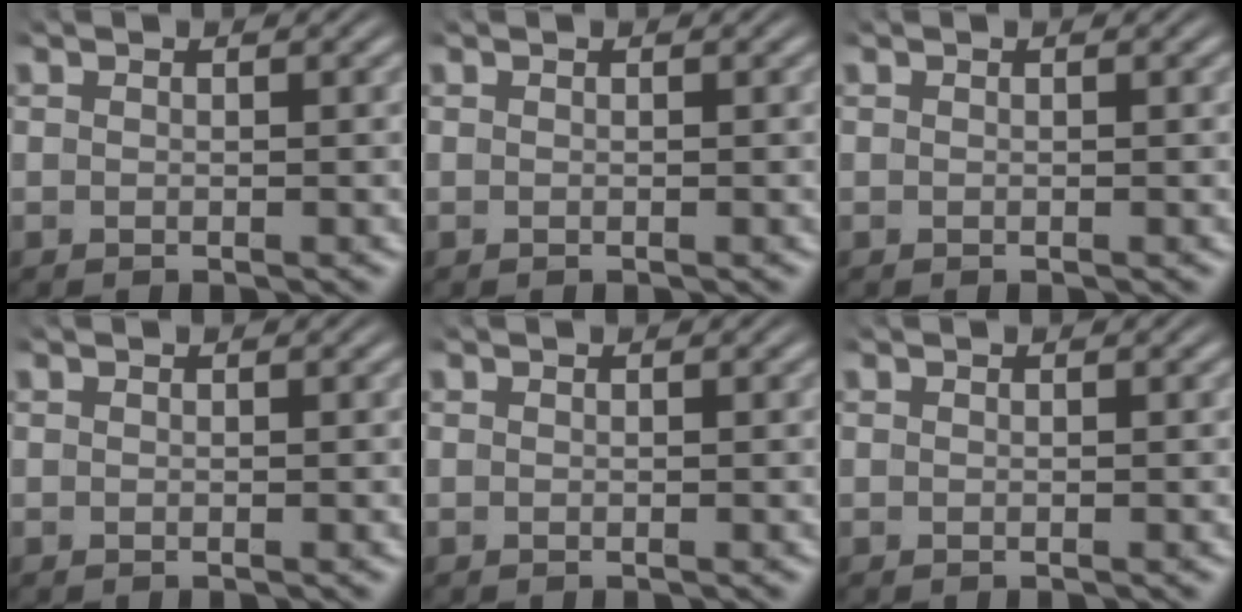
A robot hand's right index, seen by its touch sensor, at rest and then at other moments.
{"total": 0.0}
{"total": 0.0}
{"total": 0.0}
{"total": 0.0}
{"total": 0.0}